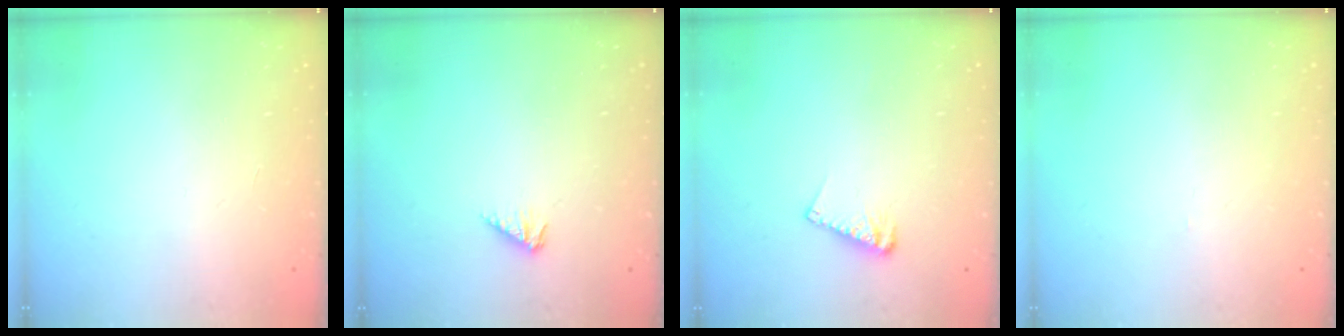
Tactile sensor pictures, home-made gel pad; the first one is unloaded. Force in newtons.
{"total": 4.0, "press": 4.0, "slide": 0.6}
{"total": 5.6, "press": 5.6, "slide": 0.2}
{"total": 0.0}